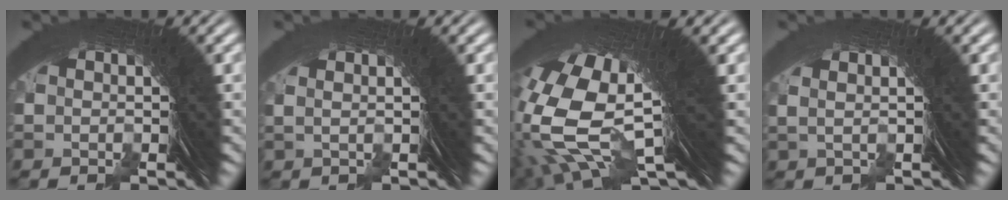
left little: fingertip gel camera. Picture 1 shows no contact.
{"total": 1.7, "force": [0.8, -0.1, 1.5], "torque": [-0.023, 0.008, 0.013]}
{"total": 16.9, "force": [4.5, 8.7, 13.7], "torque": [-0.275, -0.010, 0.081]}
{"total": 2.4, "force": [1.2, 0.3, 2.1], "torque": [-0.034, 0.010, 0.018]}